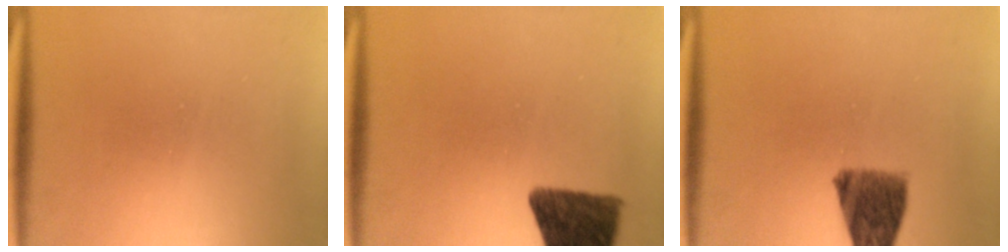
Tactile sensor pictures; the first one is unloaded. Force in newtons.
{"total": 11.2}
{"total": 8.3}